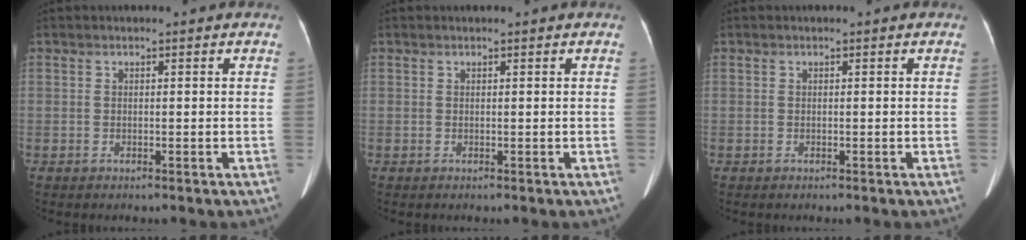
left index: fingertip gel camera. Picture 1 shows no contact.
{"total": 0.0}
{"total": 0.0}